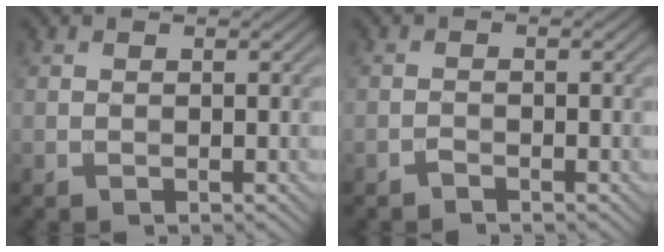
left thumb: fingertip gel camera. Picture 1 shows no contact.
{"total": 0.7, "force": [-0.7, 0.1, 0.2], "torque": [-0.002, 0.002, -0.016]}